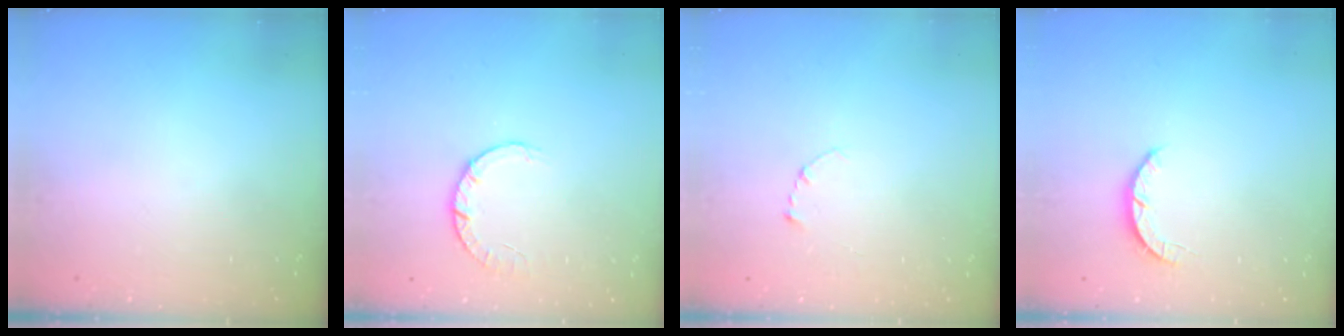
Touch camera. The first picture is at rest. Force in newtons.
{"total": 2.8, "press": 2.8, "slide": 0.4}
{"total": 2.7, "press": 2.7, "slide": 0.3}
{"total": 2.5, "press": 2.4, "slide": 0.4}